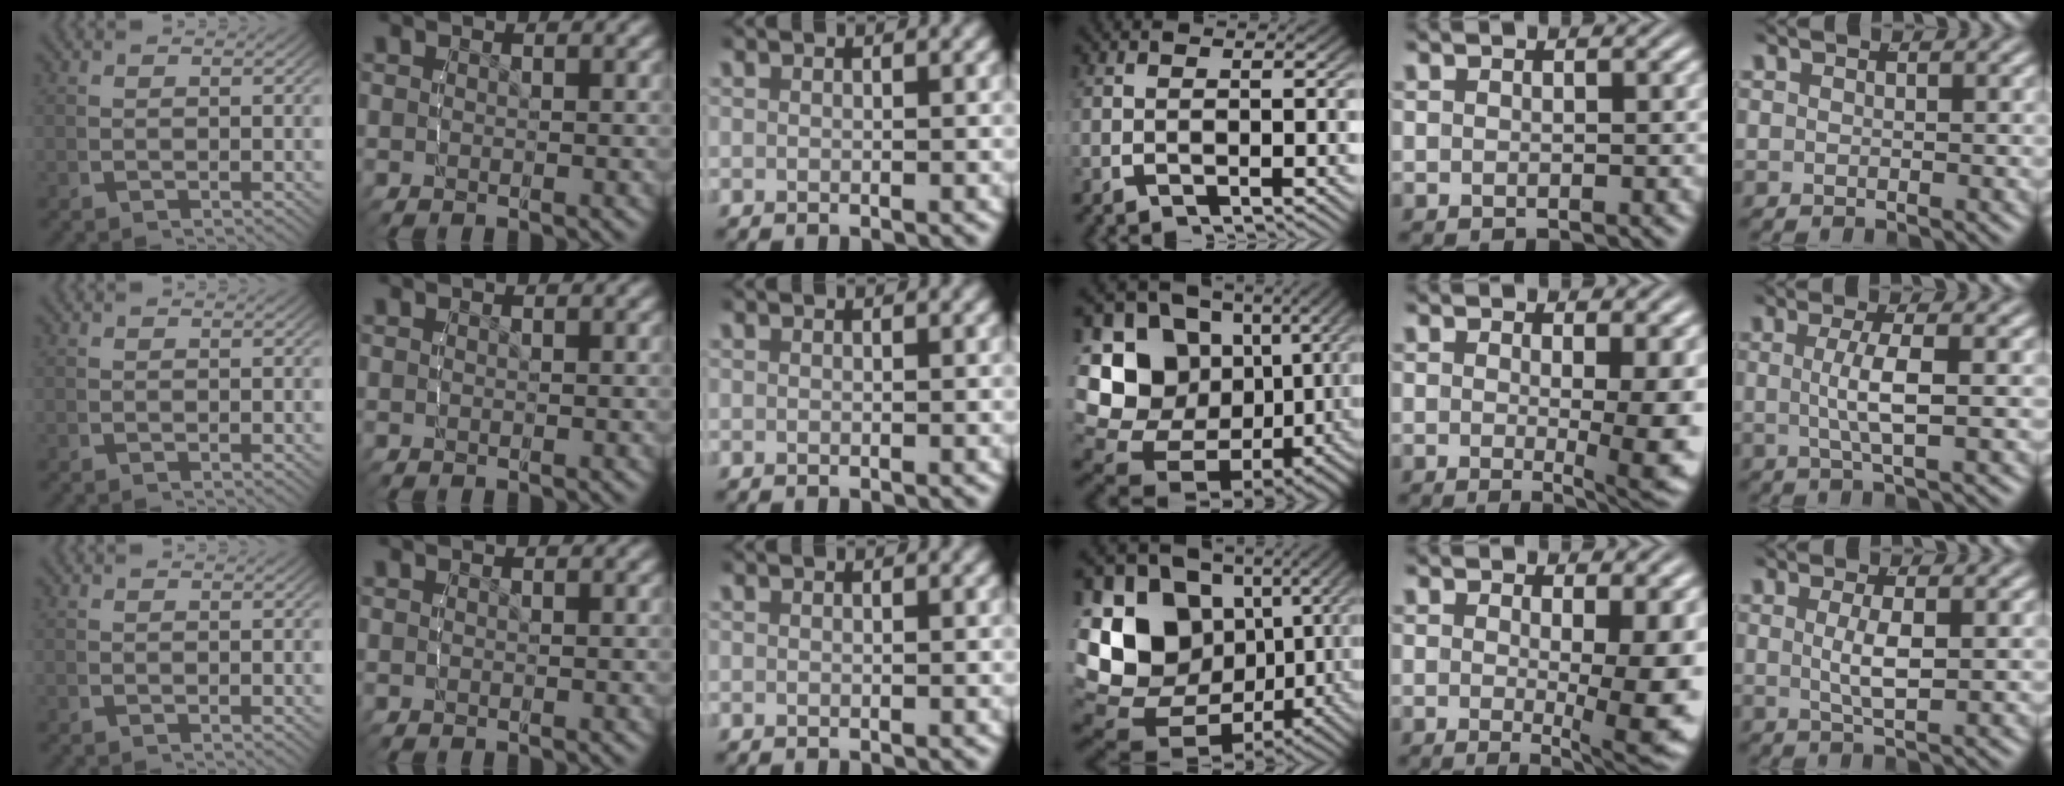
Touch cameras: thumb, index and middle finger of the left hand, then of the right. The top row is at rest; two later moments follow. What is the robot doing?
{"motion": "lift_and_place", "object": "glue stick"}